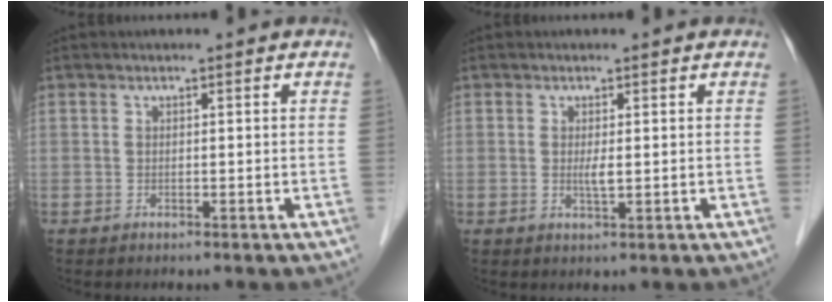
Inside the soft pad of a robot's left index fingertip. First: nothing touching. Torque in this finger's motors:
{"motor_torque": [0.29, 0.17, 0.03, 0.01]}